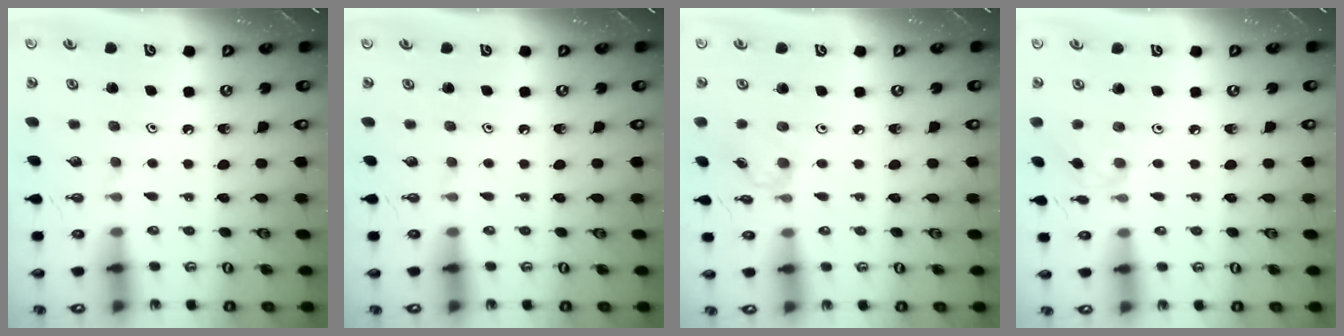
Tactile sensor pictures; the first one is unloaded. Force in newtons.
{"total": 0.0}
{"total": 1.8, "press": 1.8, "slide": 0.4}
{"total": 1.4, "press": 1.4, "slide": 0.4}